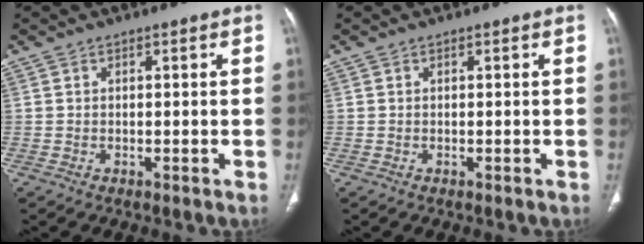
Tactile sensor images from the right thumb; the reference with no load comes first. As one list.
[{"total": 0.0}]